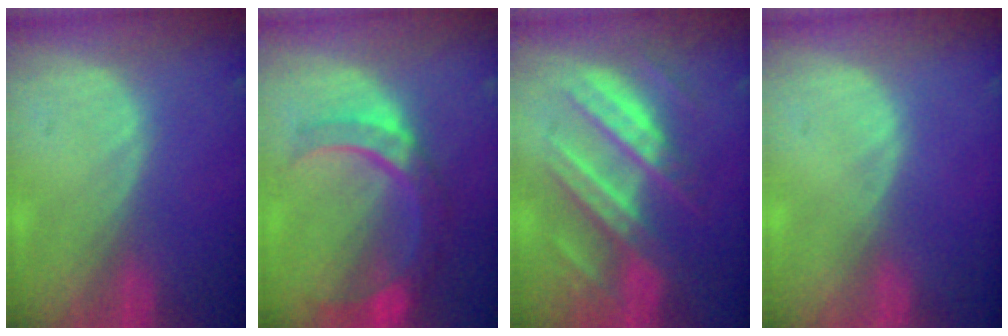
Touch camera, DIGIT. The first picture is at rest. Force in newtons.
{"total": 8.7, "press": 8.0, "slide": 3.2}
{"total": 9.3, "press": 9.2, "slide": 0.8}
{"total": 0.0}